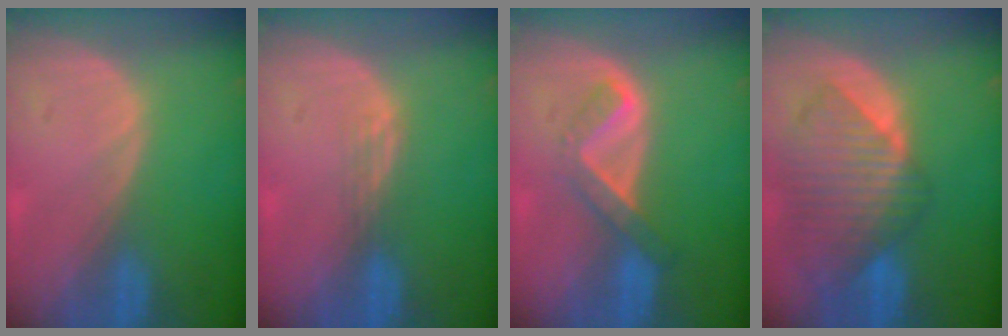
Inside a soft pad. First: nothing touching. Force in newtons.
{"total": 1.8, "press": 1.3, "slide": 1.2}
{"total": 5.2, "press": 4.5, "slide": 2.6}
{"total": 10.1, "press": 8.8, "slide": 5.0}